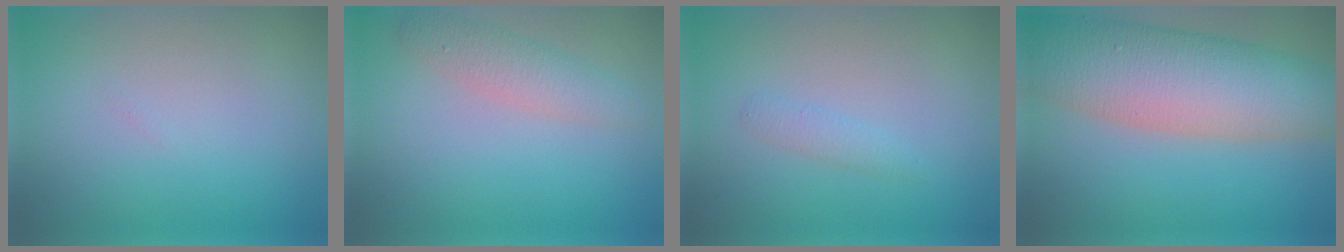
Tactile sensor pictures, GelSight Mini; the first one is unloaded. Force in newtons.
{"total": 2.8, "press": 2.8, "slide": 0.1}
{"total": 1.1, "press": 1.1, "slide": 0.1}
{"total": 11.8, "press": 11.8, "slide": 0.6}